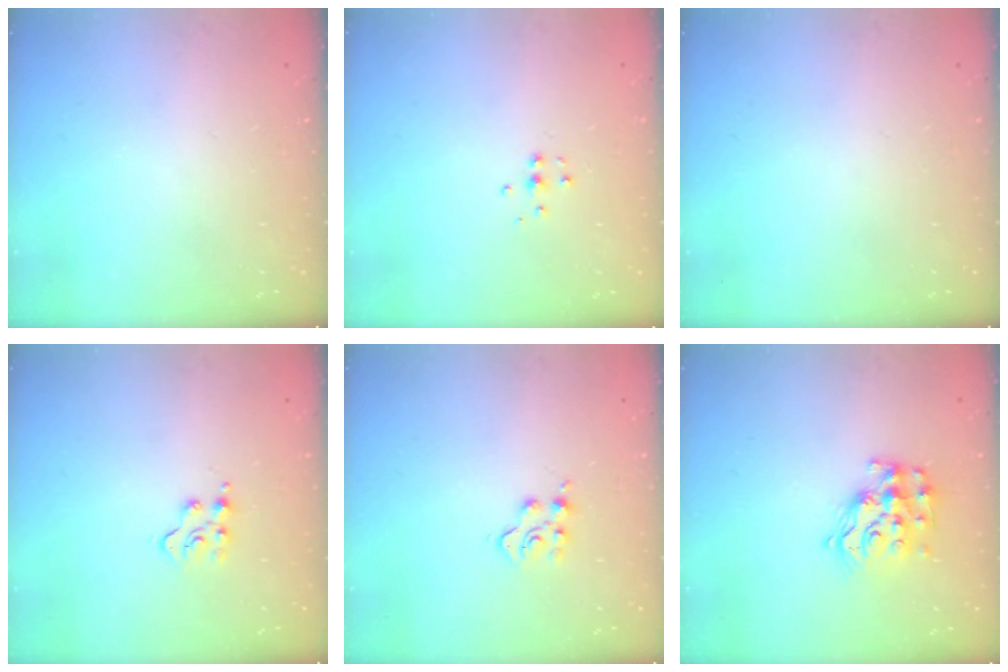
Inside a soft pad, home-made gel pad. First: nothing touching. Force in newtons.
{"total": 4.4, "press": 4.3, "slide": 0.3}
{"total": 0.0}
{"total": 5.6, "press": 5.6, "slide": 0.6}
{"total": 4.2, "press": 4.2, "slide": 0.6}
{"total": 13.4, "press": 13.3, "slide": 0.8}